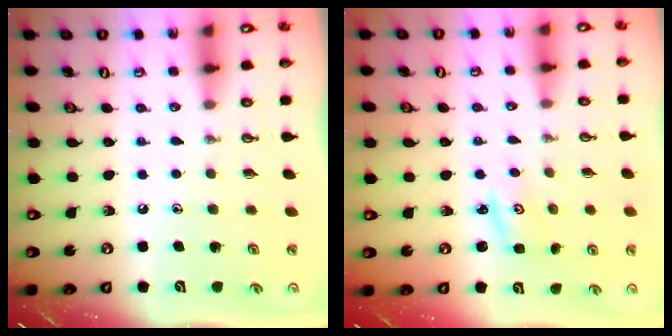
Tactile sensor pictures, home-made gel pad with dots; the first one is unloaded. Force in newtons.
{"total": 1.5, "press": 1.5, "slide": 0.1}